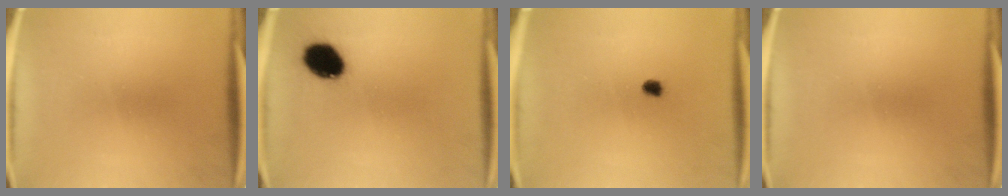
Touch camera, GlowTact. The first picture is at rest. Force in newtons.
{"total": 9.8}
{"total": 1.7}
{"total": 0.0}